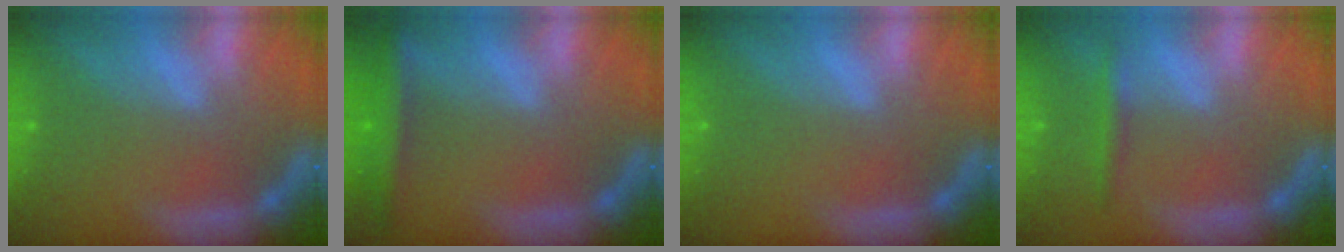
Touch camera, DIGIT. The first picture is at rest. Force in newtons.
{"total": 4.0}
{"total": 0.0}
{"total": 1.9}